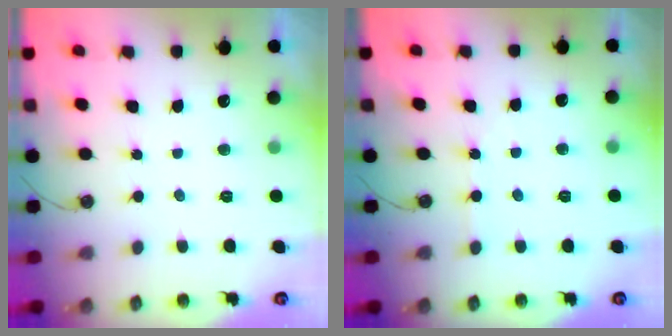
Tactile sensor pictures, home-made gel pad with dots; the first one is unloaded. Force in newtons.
{"total": 2.7, "press": 2.7, "slide": 0.4}